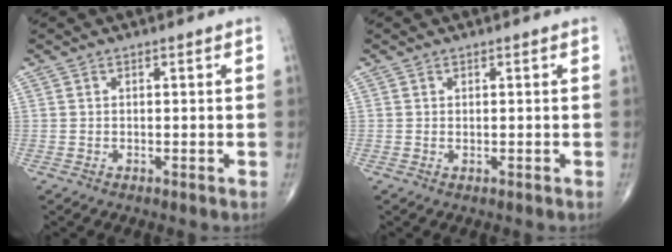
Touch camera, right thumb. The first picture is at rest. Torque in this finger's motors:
{"motor_torque": [2.06, 2.06, -0.25, -0.32, 0.02]}